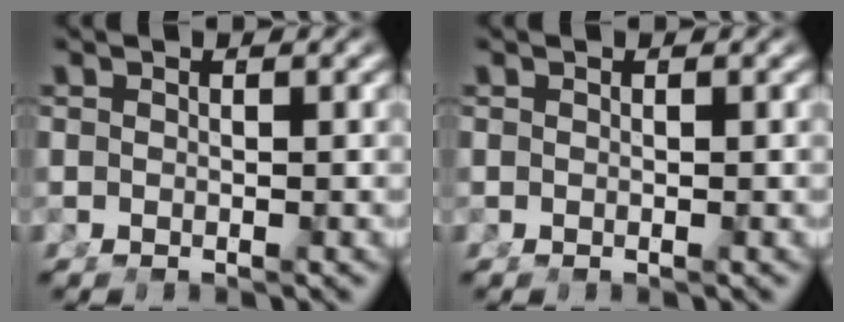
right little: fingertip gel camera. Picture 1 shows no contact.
{"total": 0.0}